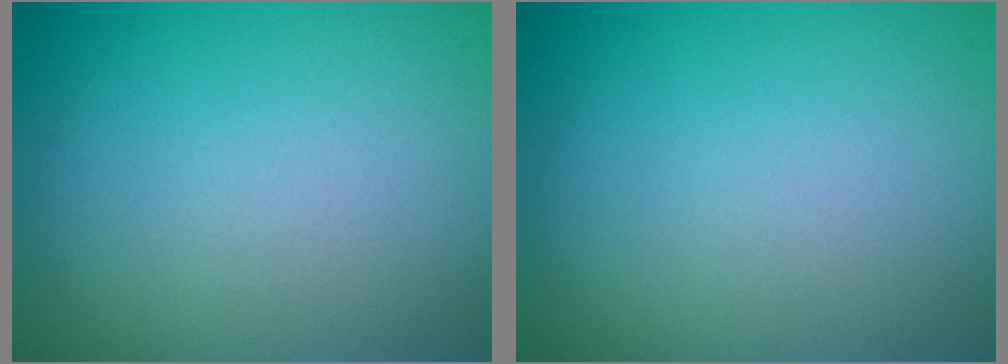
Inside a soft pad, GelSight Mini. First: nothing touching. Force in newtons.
{"total": 0.0}